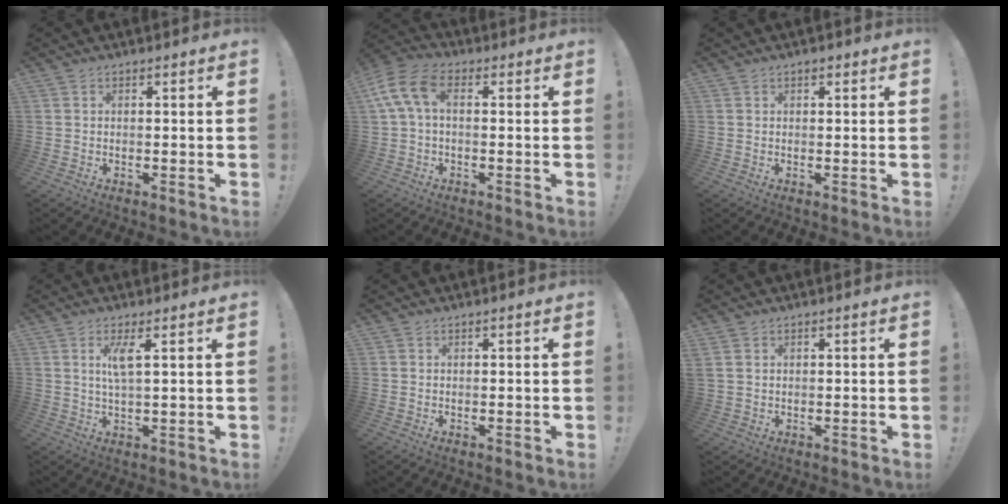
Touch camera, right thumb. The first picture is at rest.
{"total": 9.8, "force": [2.2, 5.4, 7.8], "torque": [-0.163, 0.002, 0.047]}
{"total": 0.8, "force": [0.5, 0.5, 0.4], "torque": [0.008, -0.004, 0.007]}
{"total": 5.1, "force": [2.2, 0.4, 4.6], "torque": [-0.079, -0.006, 0.032]}
{"total": 0.0}
{"total": 2.3, "force": [1.1, 1.5, 1.3], "torque": [-0.033, 0.005, 0.023]}